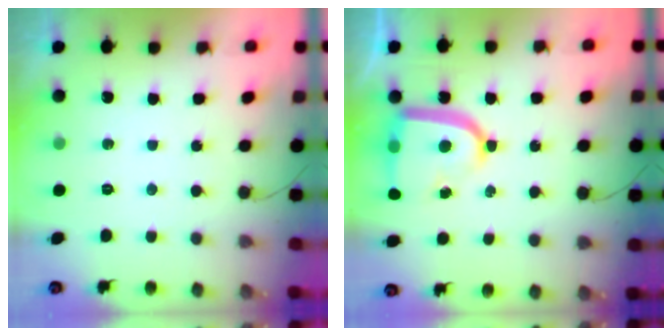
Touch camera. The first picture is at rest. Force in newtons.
{"total": 14.9, "press": 14.8, "slide": 1.6}